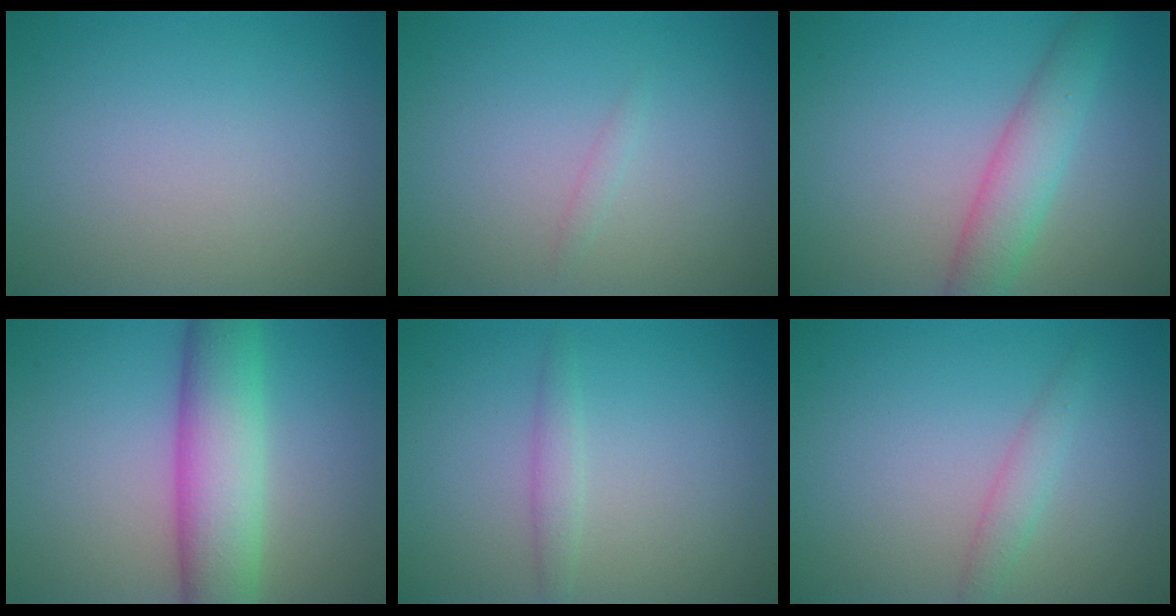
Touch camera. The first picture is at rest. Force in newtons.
{"total": 0.6, "press": 0.6, "slide": 0.0}
{"total": 4.2, "press": 4.2, "slide": 0.2}
{"total": 7.6, "press": 7.6, "slide": 0.5}
{"total": 1.4, "press": 1.4, "slide": 0.0}
{"total": 1.6, "press": 1.6, "slide": 0.0}